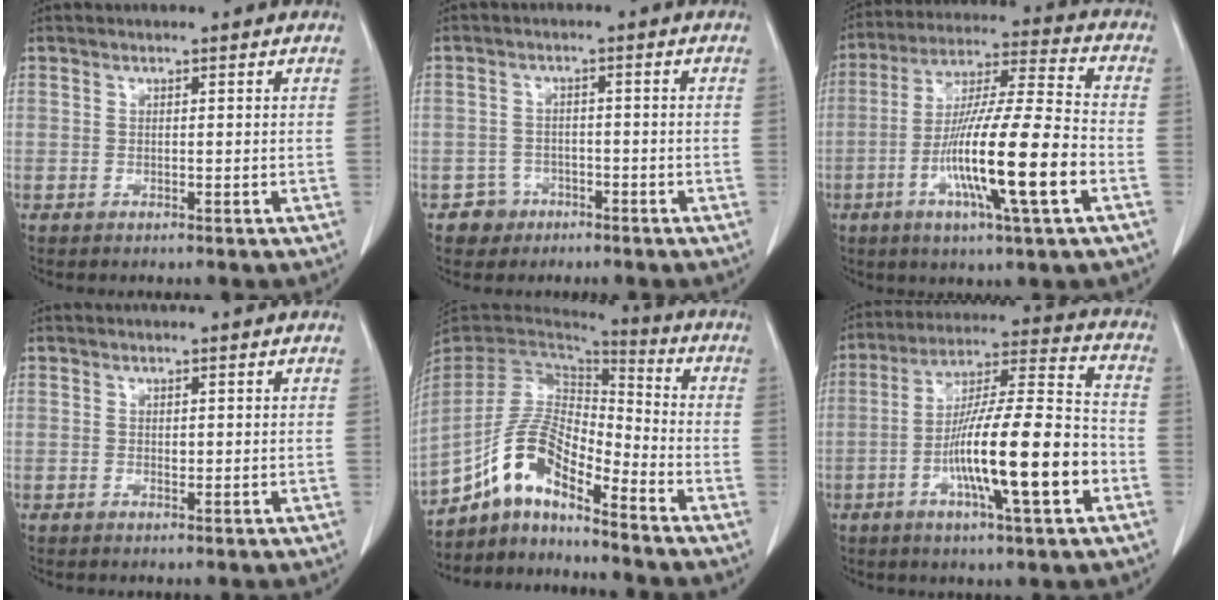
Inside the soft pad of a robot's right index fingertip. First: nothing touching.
{"total": 3.3, "force": [-1.9, 2.6, -0.3], "torque": [0.009, 0.015, -0.031]}
{"total": 17.1, "force": [-5.4, 0.5, 16.2], "torque": [-0.300, -0.010, -0.094]}
{"total": 0.6, "force": [0.1, 0.5, 0.4], "torque": [-0.008, 0.000, 0.004]}
{"total": 12.1, "force": [-8.6, 3.3, 8.0], "torque": [-0.165, 0.024, -0.163]}
{"total": 17.3, "force": [-5.3, 1.6, 16.4], "torque": [-0.287, 0.001, -0.085]}